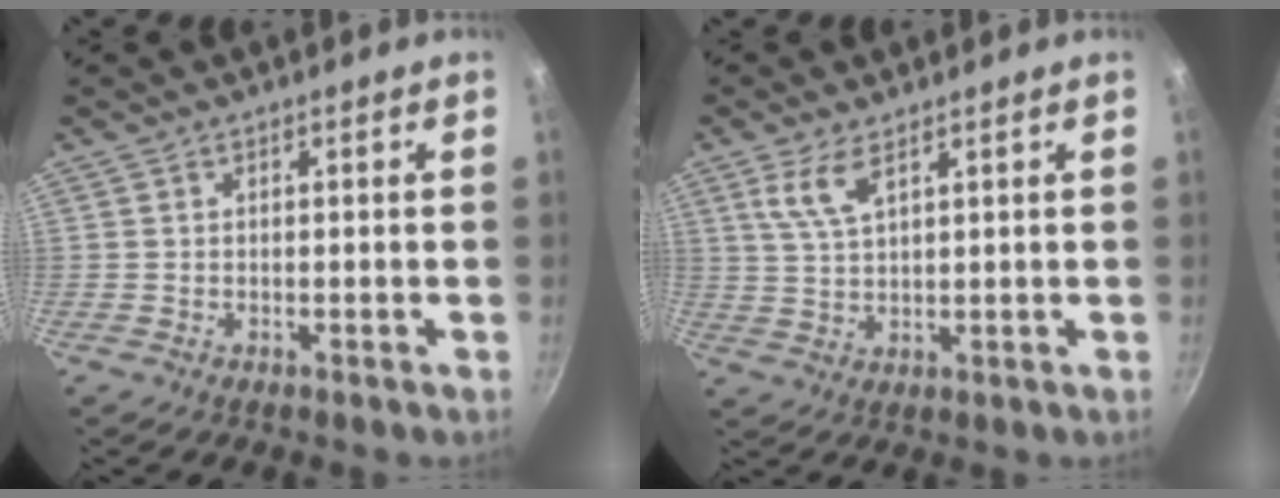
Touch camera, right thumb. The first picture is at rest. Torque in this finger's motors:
{"motor_torque": [0.00, 0.18, 0.34, 0.53, 0.16]}